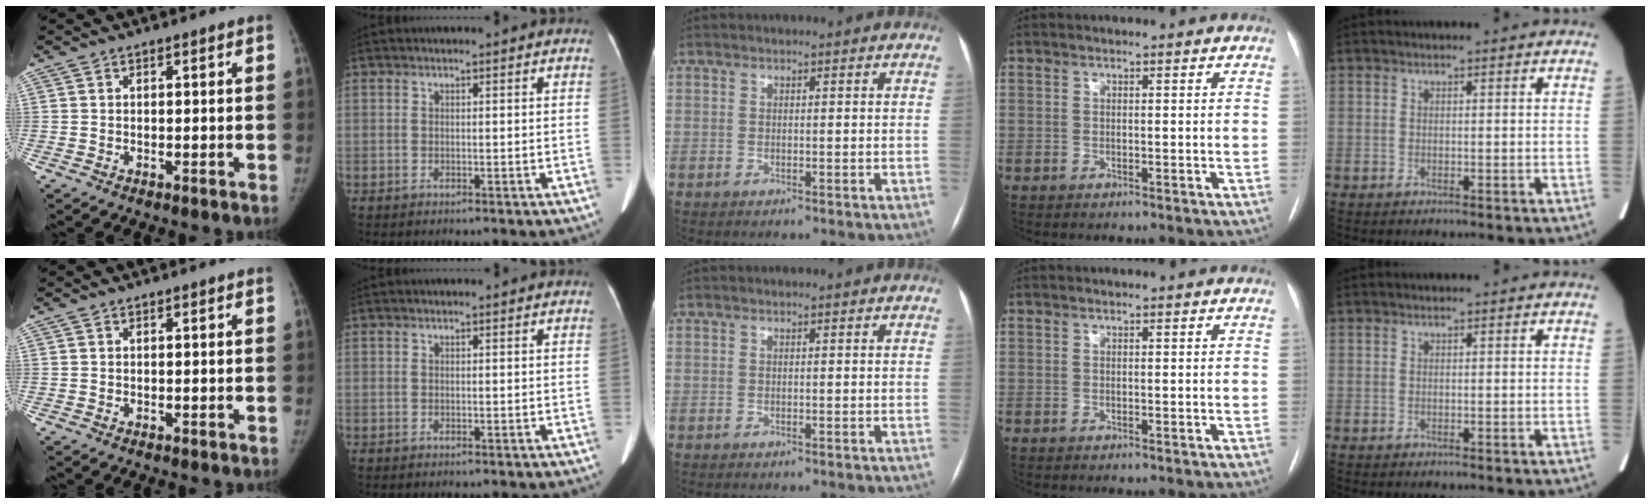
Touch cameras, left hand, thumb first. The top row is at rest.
{}